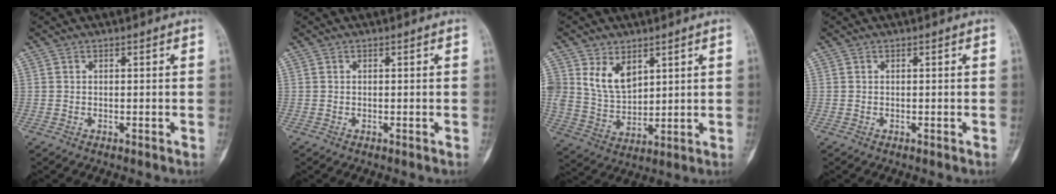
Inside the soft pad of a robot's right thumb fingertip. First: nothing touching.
{"total": 0.0}
{"total": 8.7, "force": [4.2, 5.7, 5.1], "torque": [-0.071, -0.029, 0.095]}
{"total": 0.0}